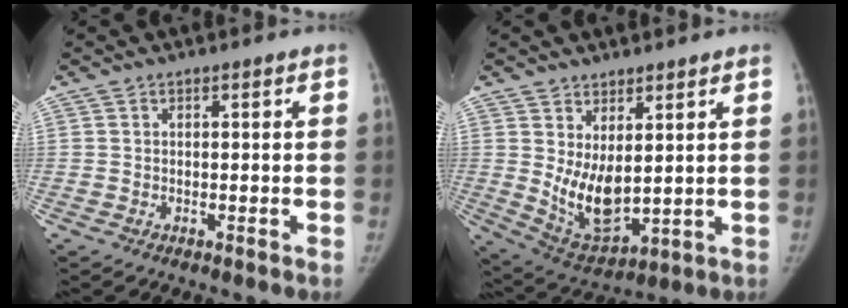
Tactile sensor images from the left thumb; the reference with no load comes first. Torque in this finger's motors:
{"motor_torque": [0.02, 0.09, 0.79, -0.51, 0.05]}